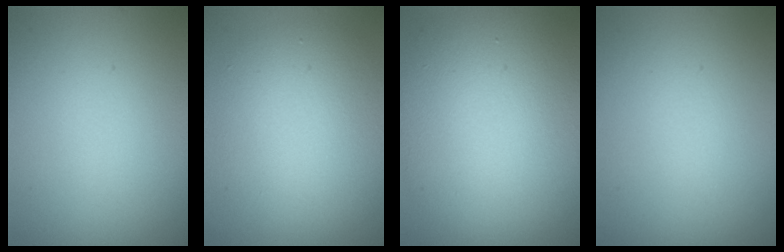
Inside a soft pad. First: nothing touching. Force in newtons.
{"total": 5.9, "press": 5.9, "slide": 0.5}
{"total": 12.0, "press": 12.0, "slide": 0.7}
{"total": 0.0}